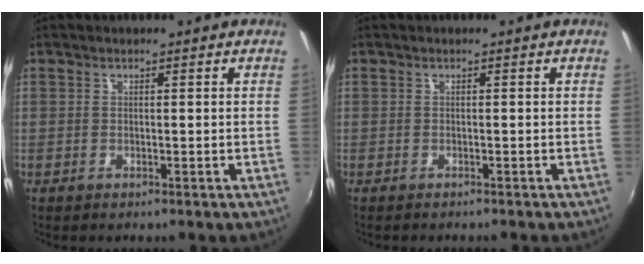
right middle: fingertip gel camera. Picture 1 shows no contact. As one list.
[{"total": 0.9, "force": [-0.8, 0.1, 0.2], "torque": [-0.008, -0.006, -0.012]}]